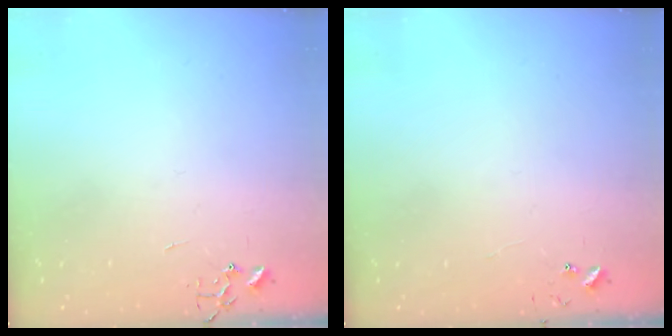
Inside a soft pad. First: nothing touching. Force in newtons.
{"total": 4.7, "press": 4.7, "slide": 0.5}